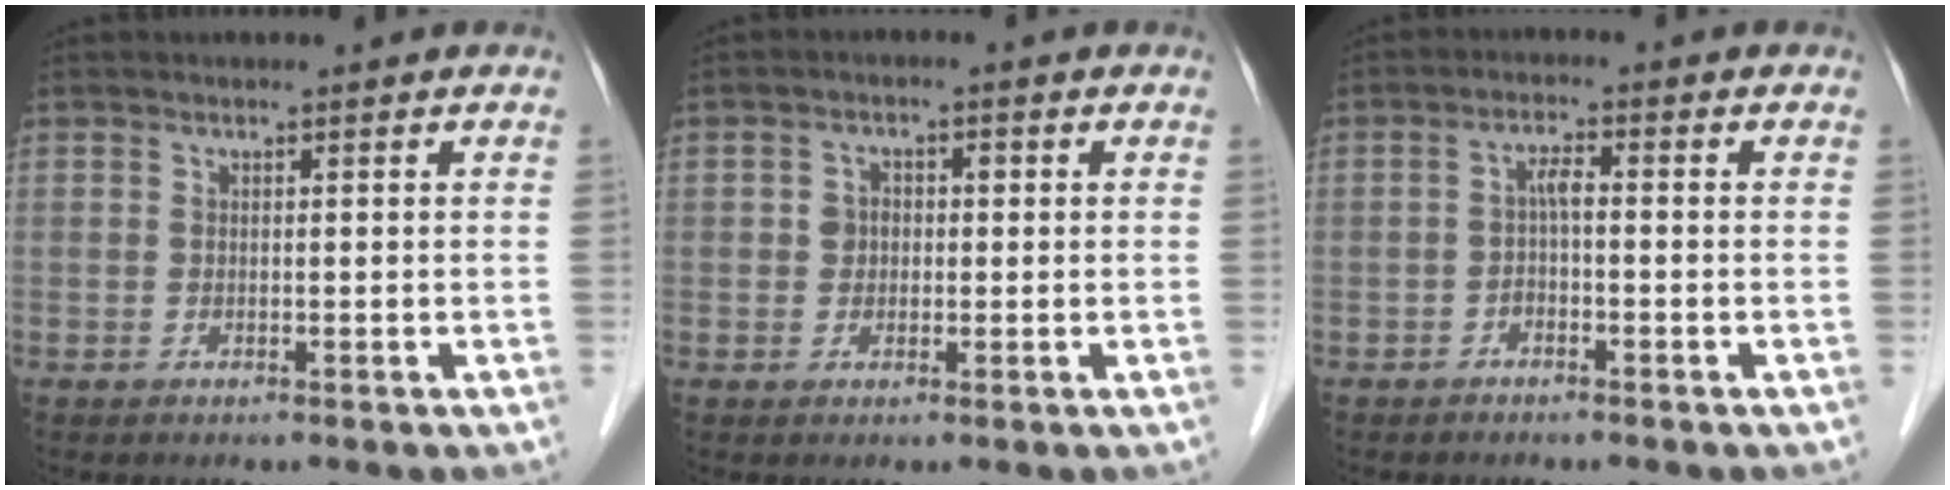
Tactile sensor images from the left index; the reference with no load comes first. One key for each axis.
{"total": 2.5, "fx": -0.1, "fy": 2.2, "fz": 1.2, "tx": -0.023, "ty": 0.011, "tz": -0.003}
{"total": 2.3, "fx": -0.7, "fy": 0.7, "fz": 2.1, "tx": -0.040, "ty": 0.009, "tz": -0.013}